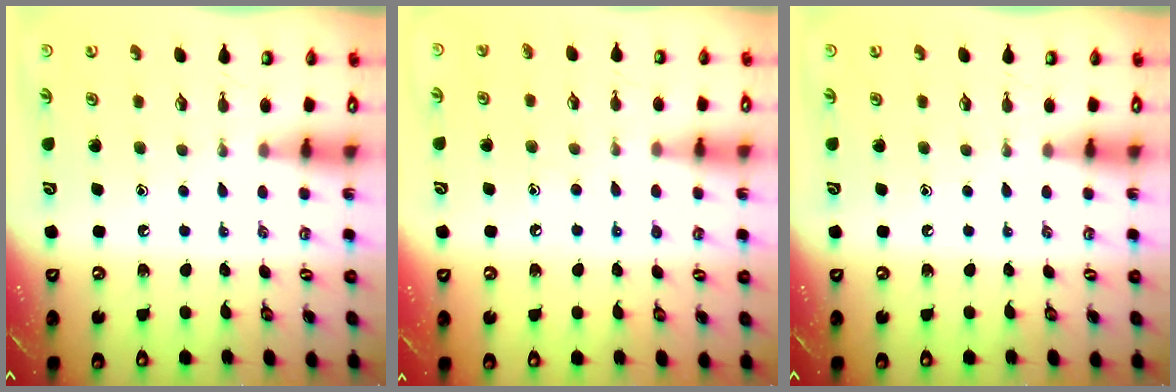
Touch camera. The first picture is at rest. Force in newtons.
{"total": 7.3, "press": 7.3, "slide": 0.7}
{"total": 0.0}